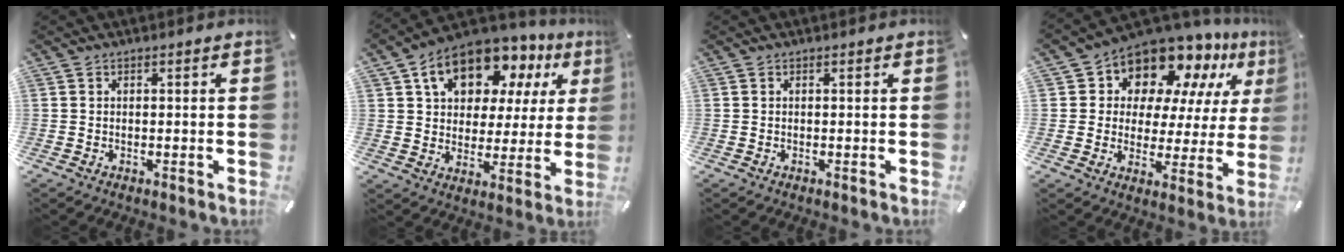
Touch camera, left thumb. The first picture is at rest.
{"total": 14.3, "force": [8.4, 9.5, 6.5], "torque": [-0.119, -0.045, 0.154]}
{"total": 0.0}
{"total": 12.2, "force": [10.3, 6.2, 2.2], "torque": [-0.052, -0.096, 0.184]}